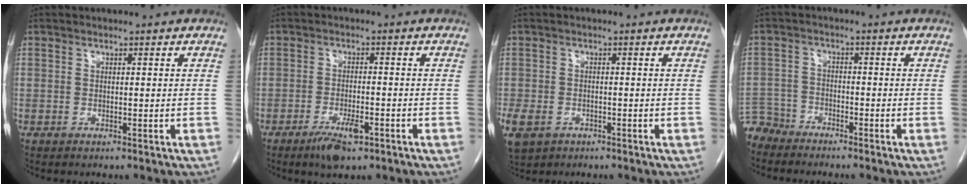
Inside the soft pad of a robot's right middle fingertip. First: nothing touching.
{"total": 4.9, "force": [-3.0, 1.5, 3.6], "torque": [-0.067, -0.004, -0.046]}
{"total": 8.8, "force": [-4.4, 6.6, 3.9], "torque": [-0.115, -0.009, -0.065]}
{"total": 4.7, "force": [-4.5, 1.2, -0.6], "torque": [0.015, -0.006, -0.090]}